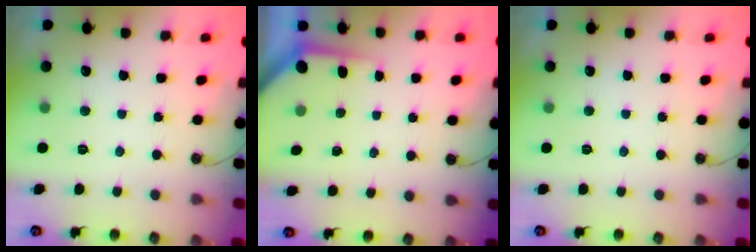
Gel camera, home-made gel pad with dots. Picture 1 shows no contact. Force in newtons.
{"total": 3.6, "press": 3.6, "slide": 0.3}
{"total": 0.0}